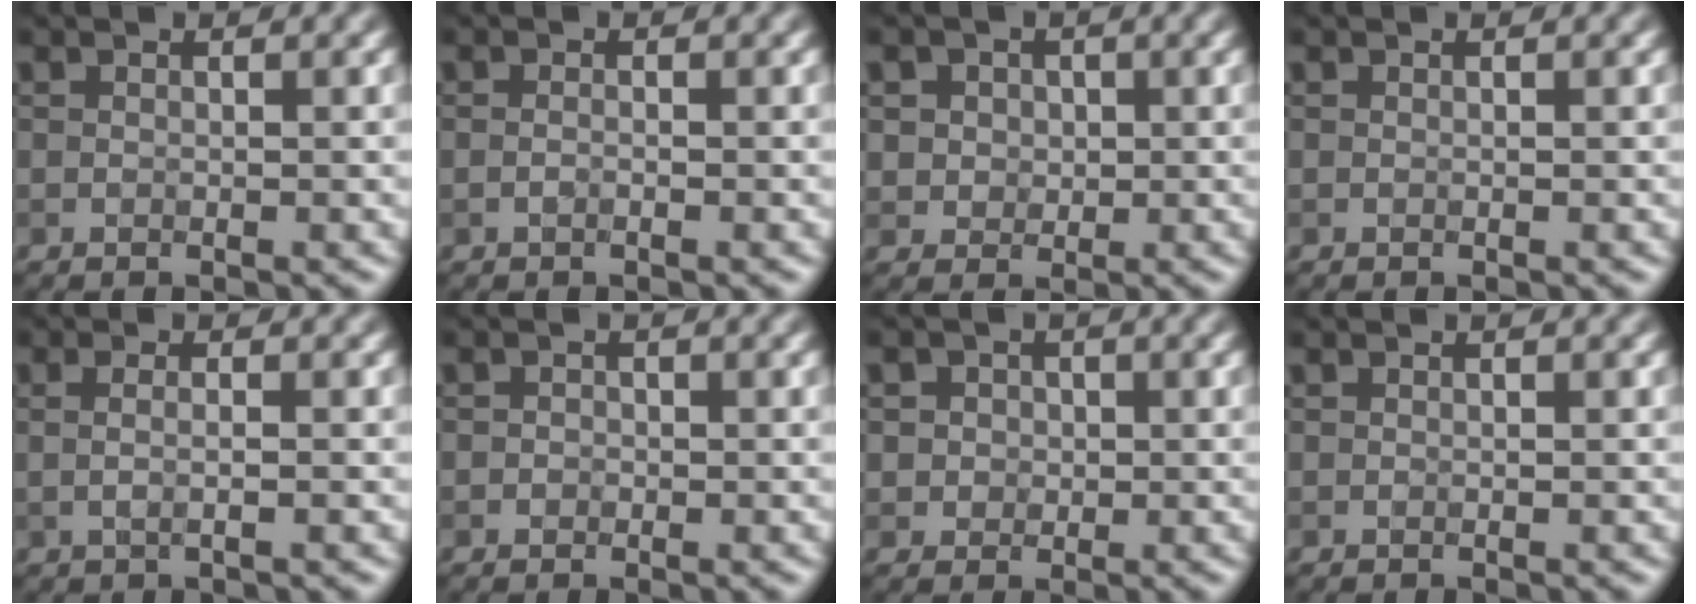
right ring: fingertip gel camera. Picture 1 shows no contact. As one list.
[{"total": 0.6, "force": [-0.3, 0.3, 0.4], "torque": [-0.011, 0.000, -0.007]}, {"total": 3.3, "force": [1.2, 2.7, 1.5], "torque": [-0.024, 0.009, 0.016]}, {"total": 0.0}, {"total": 1.5, "force": [0.1, 0.5, 1.4], "torque": [-0.025, -0.007, -0.005]}, {"total": 0.7, "force": [-0.2, 0.6, 0.2], "torque": [0.001, -0.003, -0.005]}, {"total": 2.7, "force": [0.8, 2.3, 1.0], "torque": [-0.009, 0.006, 0.006]}, {"total": 0.0}]